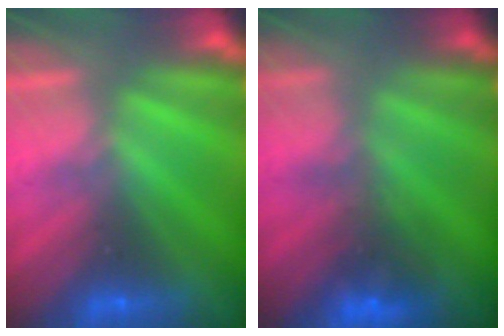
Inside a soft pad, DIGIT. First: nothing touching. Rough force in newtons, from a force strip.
{"total": 4.7}